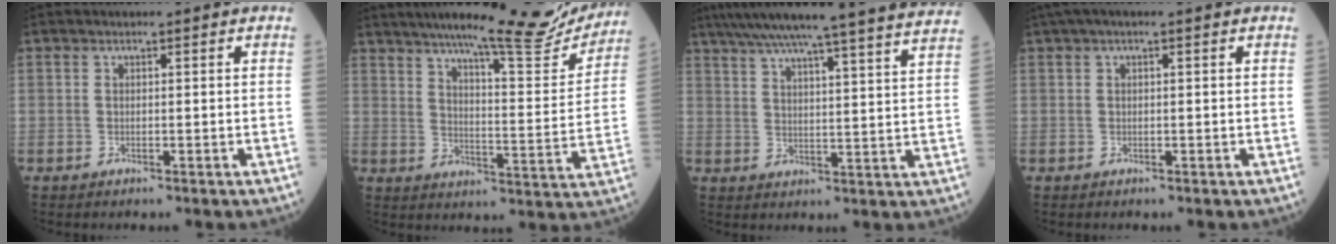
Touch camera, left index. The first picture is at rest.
{"total": 21.1, "force": [18.5, 2.0, 10.0], "torque": [-0.143, -0.034, 0.239]}
{"total": 25.9, "force": [23.5, -1.0, 10.8], "torque": [-0.178, -0.041, 0.296]}
{"total": 2.3, "force": [1.3, 0.1, 1.9], "torque": [-0.040, 0.028, 0.023]}